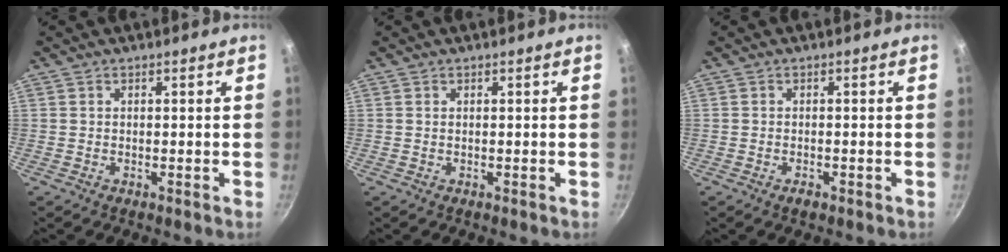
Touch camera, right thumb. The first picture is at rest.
{"total": 0.0}
{"total": 1.5, "force": [-1.0, 0.7, 0.9], "torque": [-0.019, 0.005, -0.016]}